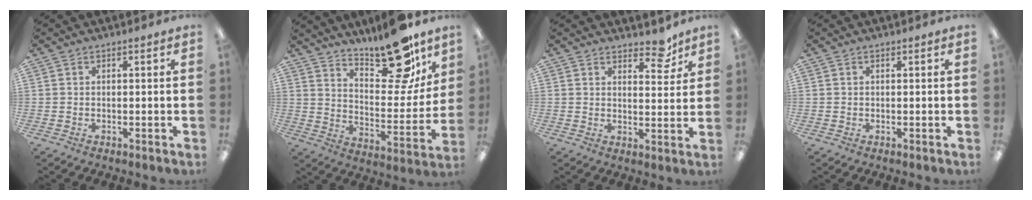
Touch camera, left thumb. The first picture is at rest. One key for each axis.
{"total": 18.6, "fx": 14.6, "fy": 6.5, "fz": 9.5, "tx": -0.127, "ty": -0.108, "tz": 0.243}
{"total": 6.2, "fx": 4.9, "fy": 2.7, "fz": 2.7, "tx": -0.017, "ty": -0.032, "tz": 0.082}
{"total": 0.0}